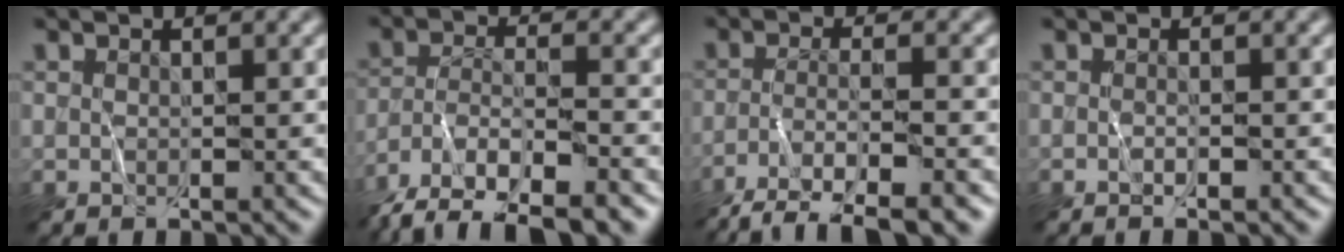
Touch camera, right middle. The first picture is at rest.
{"total": 8.5, "force": [-6.8, 2.4, 4.5], "torque": [-0.071, -0.016, -0.121]}
{"total": 7.1, "force": [-5.3, 1.3, 4.6], "torque": [-0.064, 0.002, -0.096]}
{"total": 0.6, "force": [-0.6, -0.2, 0.3], "torque": [-0.002, -0.004, -0.011]}